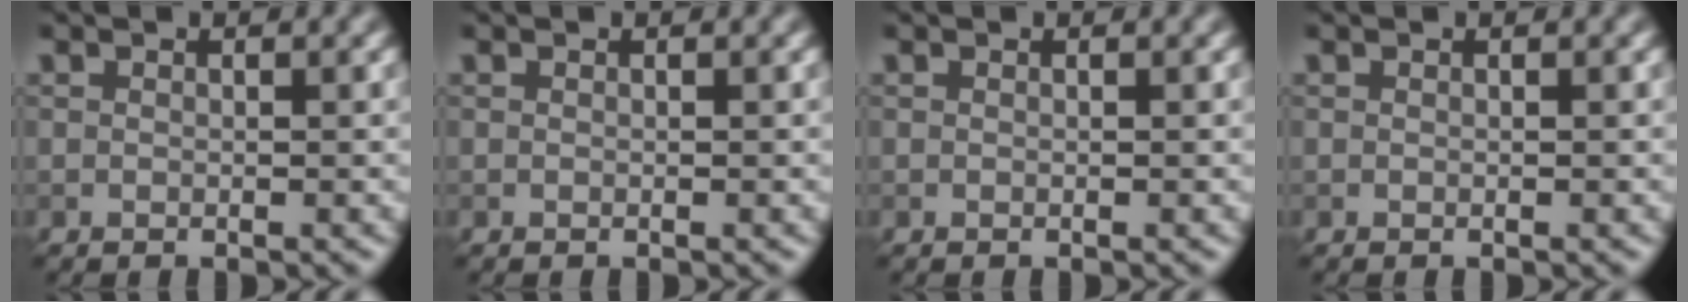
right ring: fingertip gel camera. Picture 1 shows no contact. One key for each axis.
{"total": 0.0}
{"total": 0.0}
{"total": 0.0}